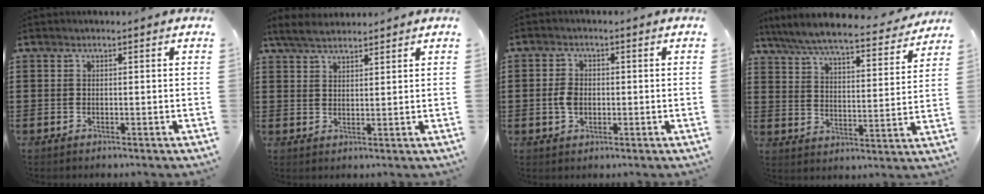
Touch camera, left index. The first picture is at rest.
{"total": 3.7, "force": [3.2, 1.0, 1.5], "torque": [-0.039, 0.000, 0.061]}
{"total": 3.1, "force": [-0.2, 2.1, 2.2], "torque": [-0.052, 0.003, -0.007]}
{"total": 6.9, "force": [6.4, 0.2, 2.5], "torque": [-0.076, -0.040, 0.109]}